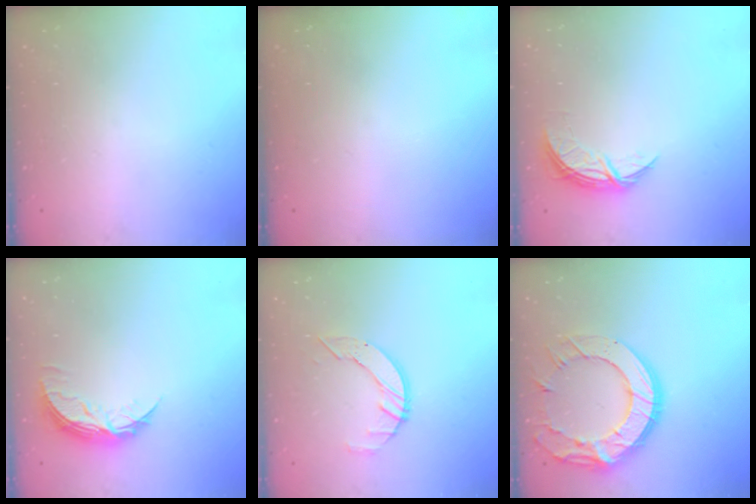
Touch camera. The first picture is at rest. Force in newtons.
{"total": 0.0}
{"total": 6.9, "press": 6.9, "slide": 0.5}
{"total": 8.2, "press": 8.2, "slide": 0.5}
{"total": 5.7, "press": 5.7, "slide": 0.6}
{"total": 17.6, "press": 17.5, "slide": 1.2}